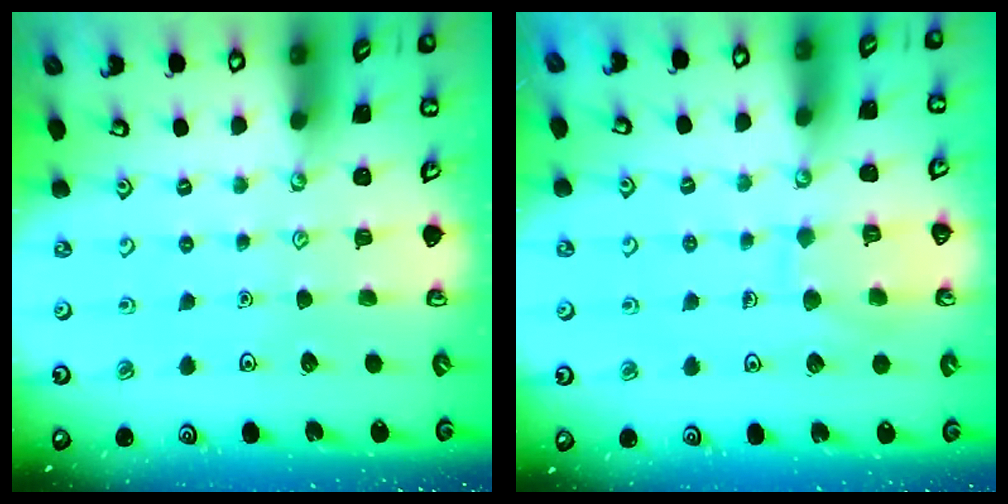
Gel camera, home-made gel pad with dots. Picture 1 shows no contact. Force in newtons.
{"total": 7.8, "press": 7.8, "slide": 0.4}